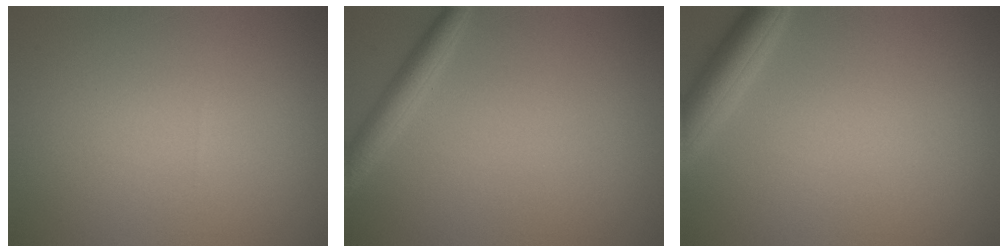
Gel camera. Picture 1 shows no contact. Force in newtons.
{"total": 2.1, "press": 2.1, "slide": 0.1}
{"total": 3.4, "press": 3.4, "slide": 0.2}